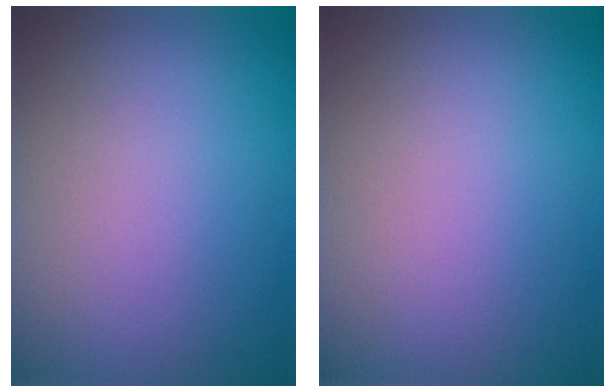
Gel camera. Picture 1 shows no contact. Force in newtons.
{"total": 0.0}